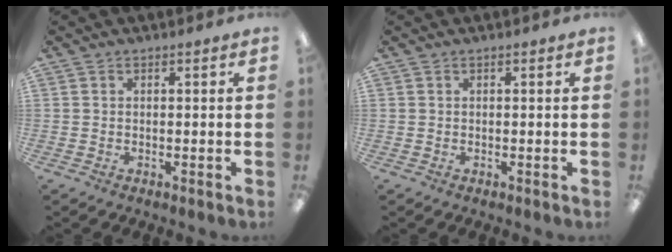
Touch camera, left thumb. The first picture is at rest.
{"total": 0.0}